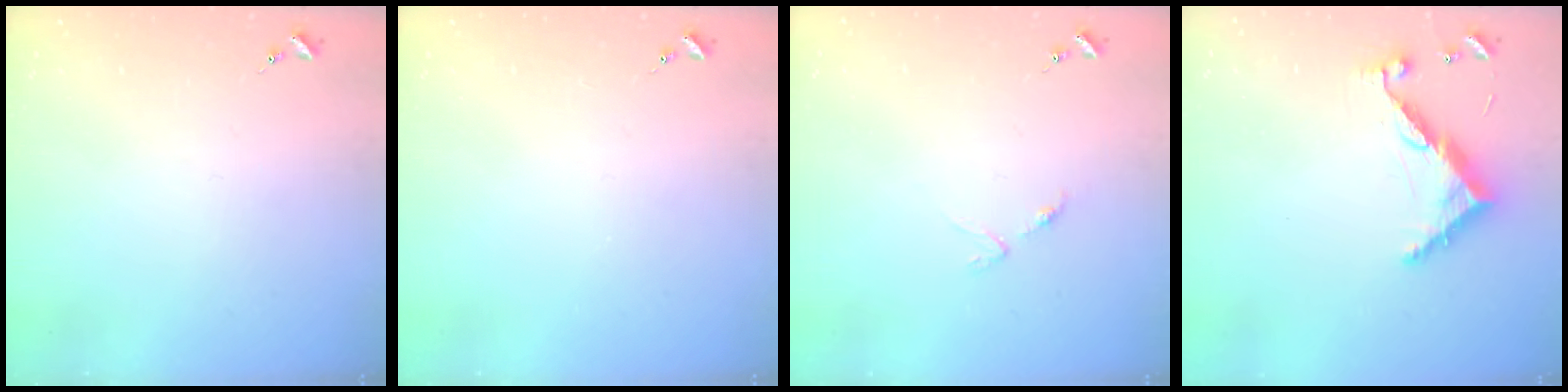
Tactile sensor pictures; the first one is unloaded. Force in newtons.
{"total": 0.0}
{"total": 3.1, "press": 3.0, "slide": 0.5}
{"total": 9.0, "press": 9.0, "slide": 0.5}